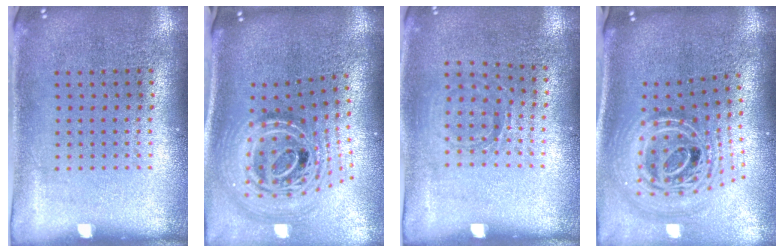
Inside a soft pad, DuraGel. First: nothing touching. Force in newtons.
{"total": 3.1, "press": 2.1, "slide": 2.3}
{"total": 0.9, "press": 0.8, "slide": 0.3}
{"total": 3.0, "press": 2.0, "slide": 2.2}